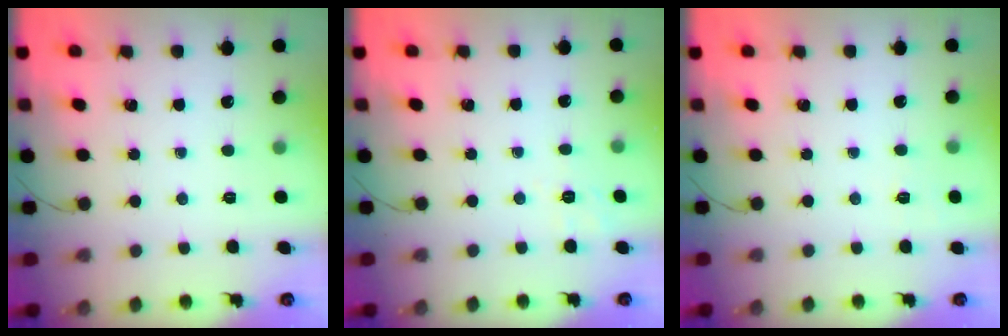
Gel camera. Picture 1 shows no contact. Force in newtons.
{"total": 1.9, "press": 0.2, "slide": 1.9}
{"total": 2.7, "press": 2.1, "slide": 1.7}